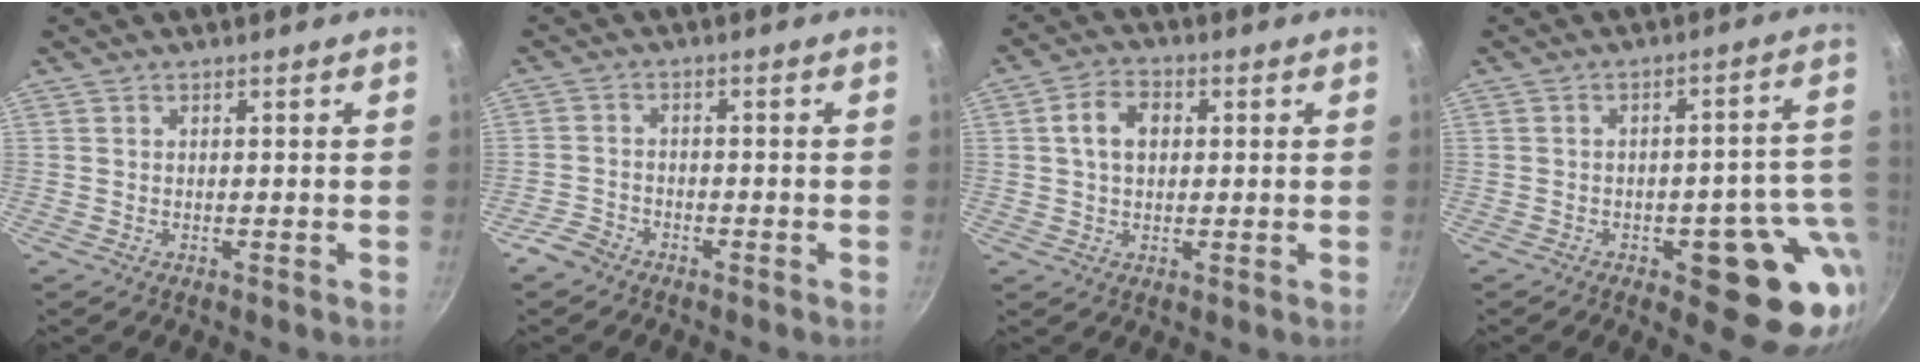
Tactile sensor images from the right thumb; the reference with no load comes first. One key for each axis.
{"total": 3.6, "fx": -2.8, "fy": 2.0, "fz": 1.1, "tx": -0.024, "ty": 0.028, "tz": -0.055}
{"total": 6.5, "fx": 1.1, "fy": 4.6, "fz": 4.4, "tx": -0.065, "ty": 0.011, "tz": 0.012}
{"total": 16.4, "fx": -4.2, "fy": 7.2, "fz": 14.1, "tx": -0.109, "ty": 0.021, "tz": -0.049}